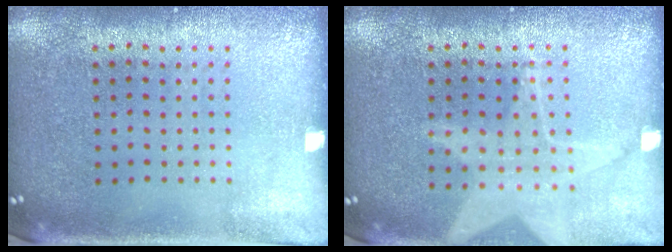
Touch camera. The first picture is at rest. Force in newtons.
{"total": 1.3, "press": 1.3, "slide": 0.3}